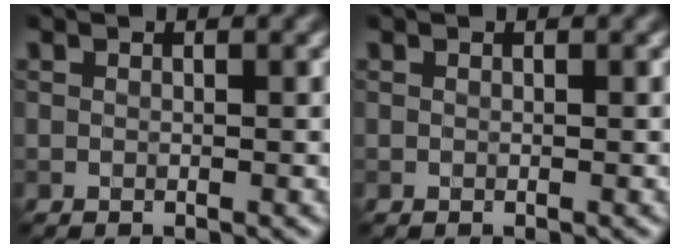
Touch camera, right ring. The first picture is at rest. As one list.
[{"total": 0.0}]